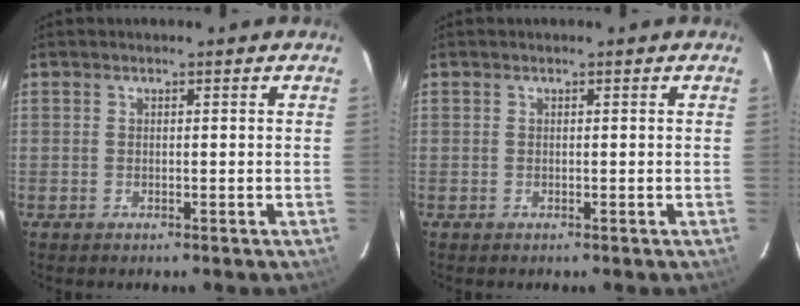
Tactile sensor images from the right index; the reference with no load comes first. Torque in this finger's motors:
{"motor_torque": [0.05, 0.05, 0.01, 0.00]}